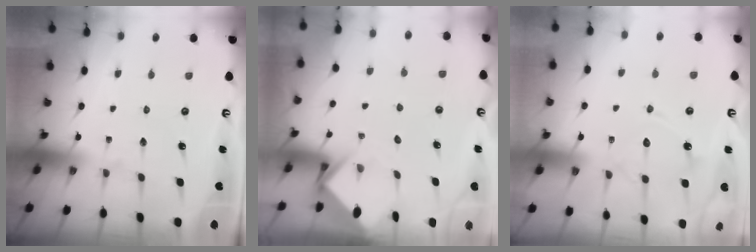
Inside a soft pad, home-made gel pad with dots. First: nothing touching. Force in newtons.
{"total": 3.7, "press": 3.7, "slide": 0.3}
{"total": 12.1, "press": 12.0, "slide": 1.0}